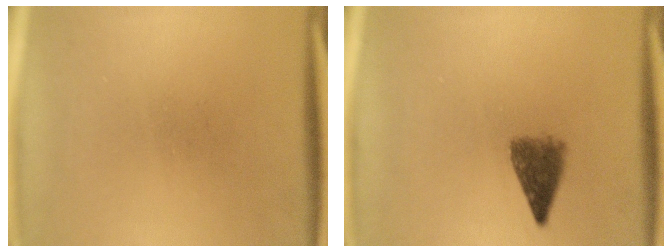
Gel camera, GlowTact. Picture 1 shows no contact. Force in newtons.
{"total": 3.9}